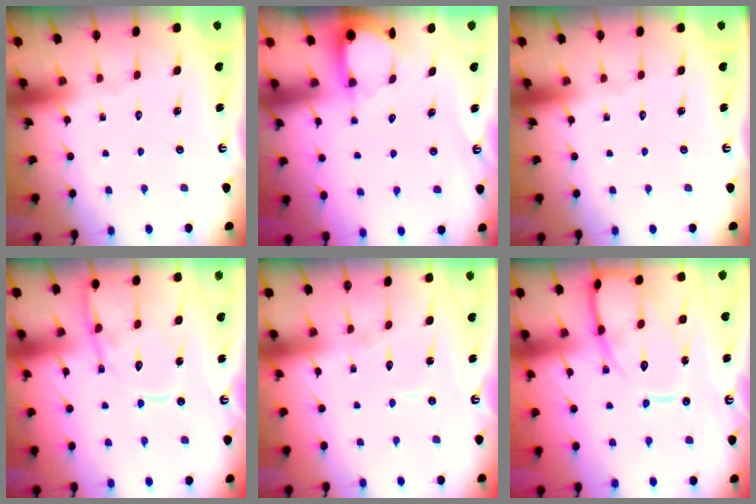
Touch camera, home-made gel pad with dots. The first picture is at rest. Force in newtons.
{"total": 3.6, "press": 3.6, "slide": 0.4}
{"total": 0.0}
{"total": 14.1, "press": 14.0, "slide": 1.2}
{"total": 5.8, "press": 5.7, "slide": 0.5}
{"total": 15.1, "press": 15.1, "slide": 1.1}